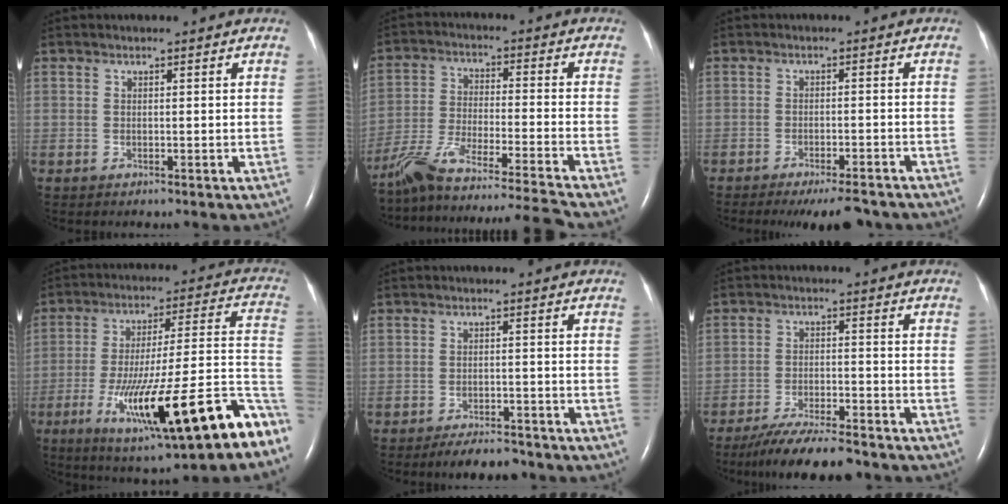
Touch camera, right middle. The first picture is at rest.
{"total": 19.6, "force": [-17.5, -2.3, 8.5], "torque": [-0.164, -0.035, -0.293]}
{"total": 8.5, "force": [-7.5, 1.4, 3.8], "torque": [-0.041, -0.013, -0.100]}
{"total": 24.5, "force": [-12.8, 3.7, 20.5], "torque": [-0.241, -0.003, -0.195]}
{"total": 4.8, "force": [-4.3, 1.3, 1.8], "torque": [-0.028, -0.007, -0.068]}
{"total": 10.4, "force": [-9.0, 1.1, 5.1], "torque": [-0.081, -0.025, -0.147]}